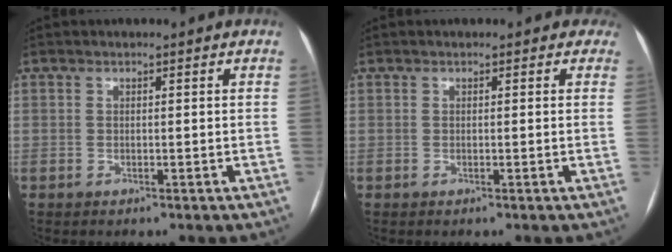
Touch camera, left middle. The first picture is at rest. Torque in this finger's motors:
{"motor_torque": [-0.06, -0.05, 0.02, -0.01]}